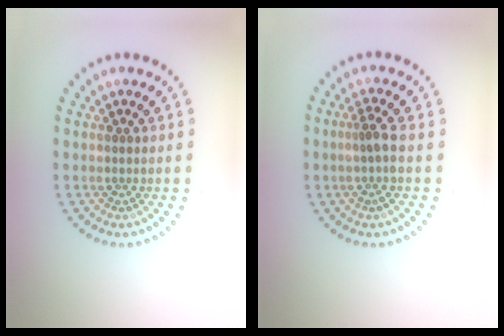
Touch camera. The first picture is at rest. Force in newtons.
{"total": 2.0, "press": 1.5, "slide": 1.4}